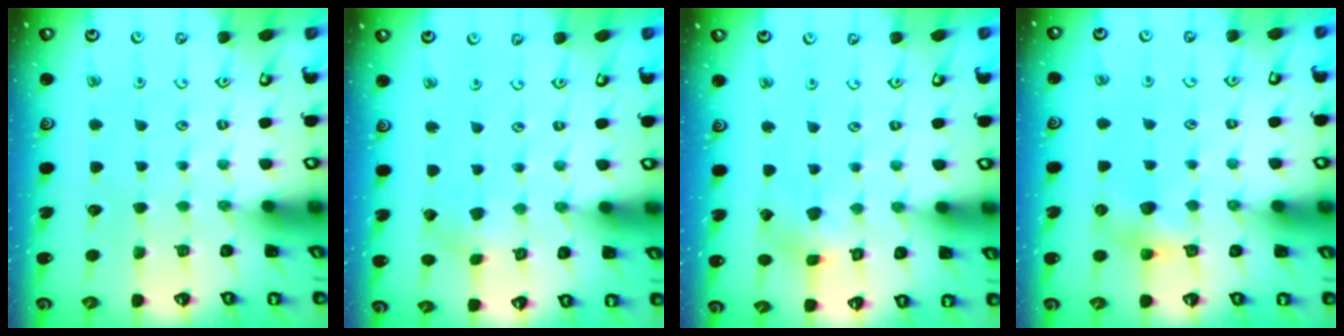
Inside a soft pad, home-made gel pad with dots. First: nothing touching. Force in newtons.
{"total": 1.3, "press": 1.3, "slide": 0.2}
{"total": 3.8, "press": 3.7, "slide": 0.5}
{"total": 5.8, "press": 5.8, "slide": 0.1}